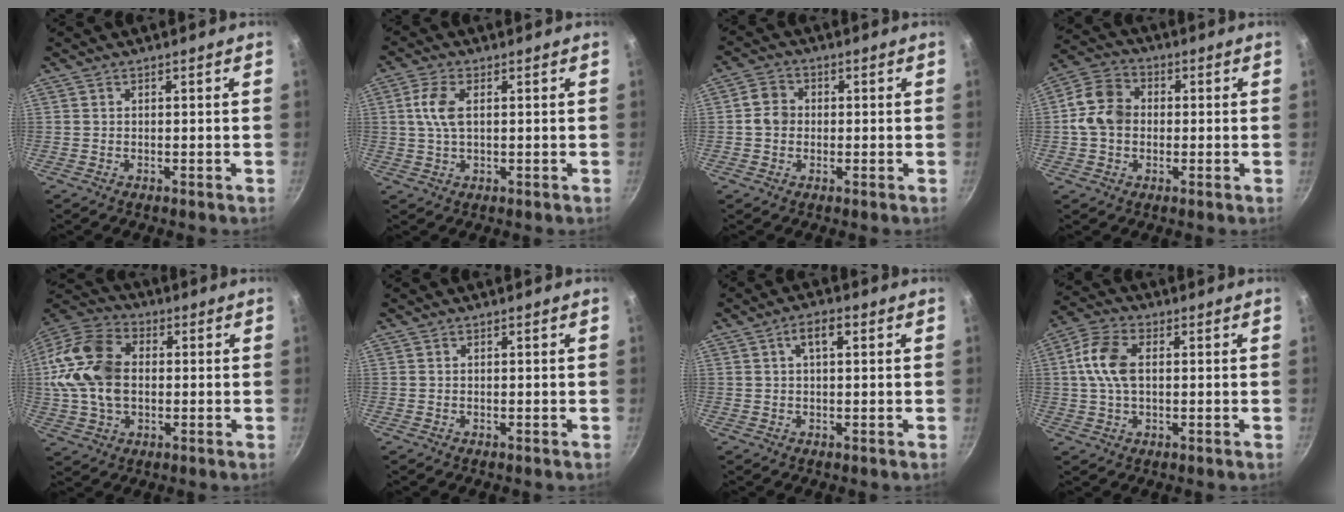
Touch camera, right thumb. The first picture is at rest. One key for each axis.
{"total": 5.4, "fx": 1.0, "fy": 2.8, "fz": 4.6, "tx": -0.098, "ty": 0.008, "tz": 0.018}
{"total": 4.3, "fx": -0.1, "fy": 3.8, "fz": 2.0, "tx": -0.021, "ty": 0.010, "tz": -0.012}
{"total": 9.2, "fx": -0.2, "fy": 7.3, "fz": 5.5, "tx": -0.081, "ty": 0.020, "tz": -0.021}
{"total": 17.5, "fx": 0.8, "fy": 12.1, "fz": 12.6, "tx": -0.238, "ty": 0.025, "tz": 0.003}
{"total": 0.0}
{"total": 4.1, "fx": 1.3, "fy": 1.9, "fz": 3.4, "tx": -0.057, "ty": 0.010, "tz": 0.020}
{"total": 8.9, "fx": 1.0, "fy": 5.4, "fz": 6.9, "tx": -0.134, "ty": 0.017, "tz": 0.010}